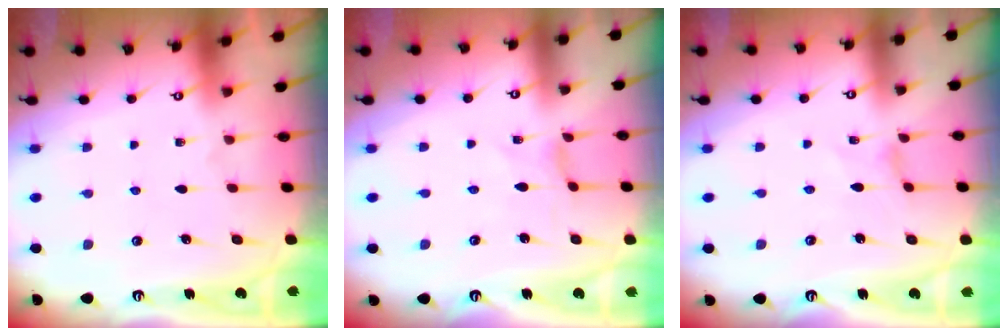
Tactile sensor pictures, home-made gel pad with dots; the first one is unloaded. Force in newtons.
{"total": 0.0}
{"total": 0.0}